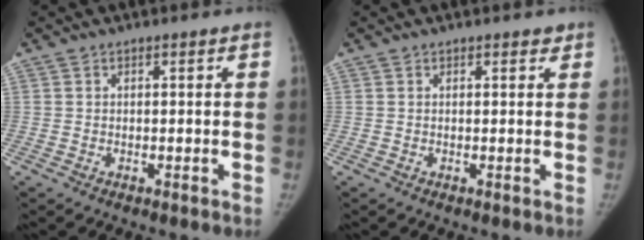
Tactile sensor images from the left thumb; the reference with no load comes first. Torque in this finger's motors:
{"motor_torque": [0.13, -0.02, 0.09, 0.06, 0.05]}